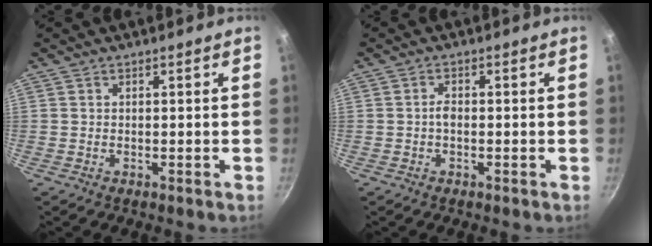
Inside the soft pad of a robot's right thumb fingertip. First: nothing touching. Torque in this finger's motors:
{"motor_torque": [0.58, 0.67, 0.46, 0.02, 0.01]}